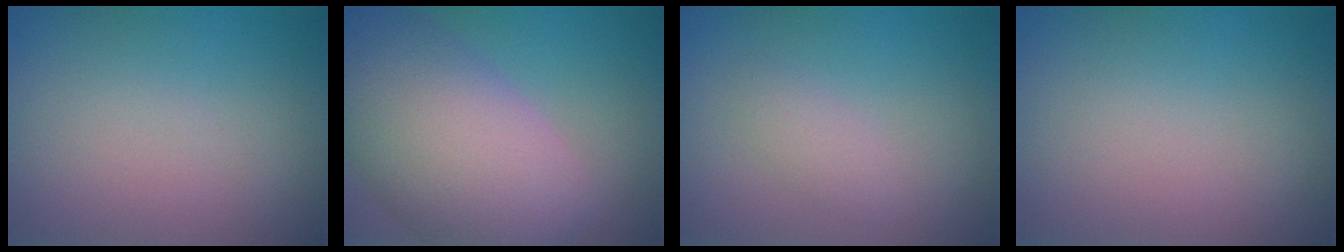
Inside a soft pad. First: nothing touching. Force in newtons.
{"total": 10.8, "press": 10.8, "slide": 0.7}
{"total": 1.2, "press": 1.2, "slide": 0.0}
{"total": 0.0}